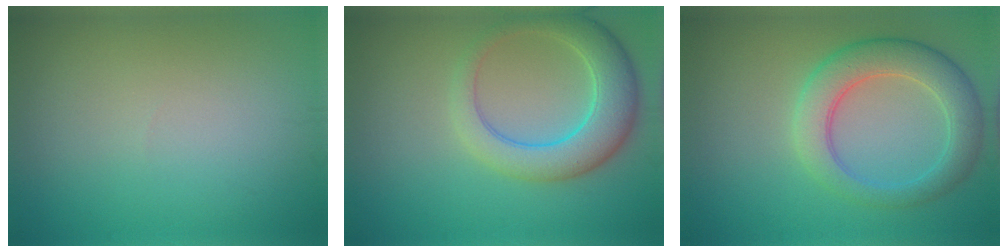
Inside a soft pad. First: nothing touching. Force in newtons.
{"total": 5.8, "press": 5.8, "slide": 0.2}
{"total": 5.5, "press": 5.5, "slide": 0.3}